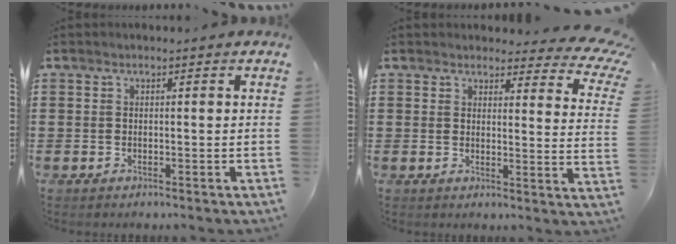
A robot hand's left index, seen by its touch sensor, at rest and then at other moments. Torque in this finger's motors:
{"motor_torque": [2.14, 0.00, 0.25, 0.00]}